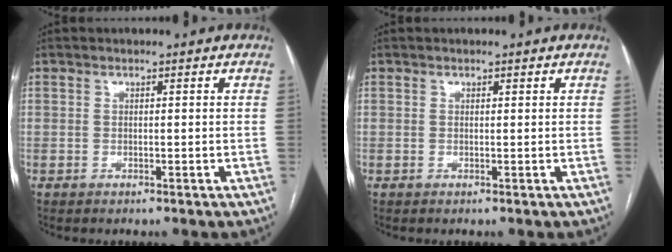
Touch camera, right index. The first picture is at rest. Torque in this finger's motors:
{"motor_torque": [0.03, 0.03, -0.03, 0.00]}